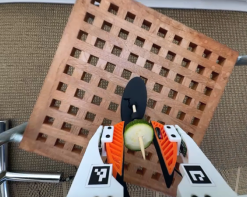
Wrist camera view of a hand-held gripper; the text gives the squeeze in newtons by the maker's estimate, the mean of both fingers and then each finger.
{"total": 9.2, "left": 9.4, "right": 9.1}